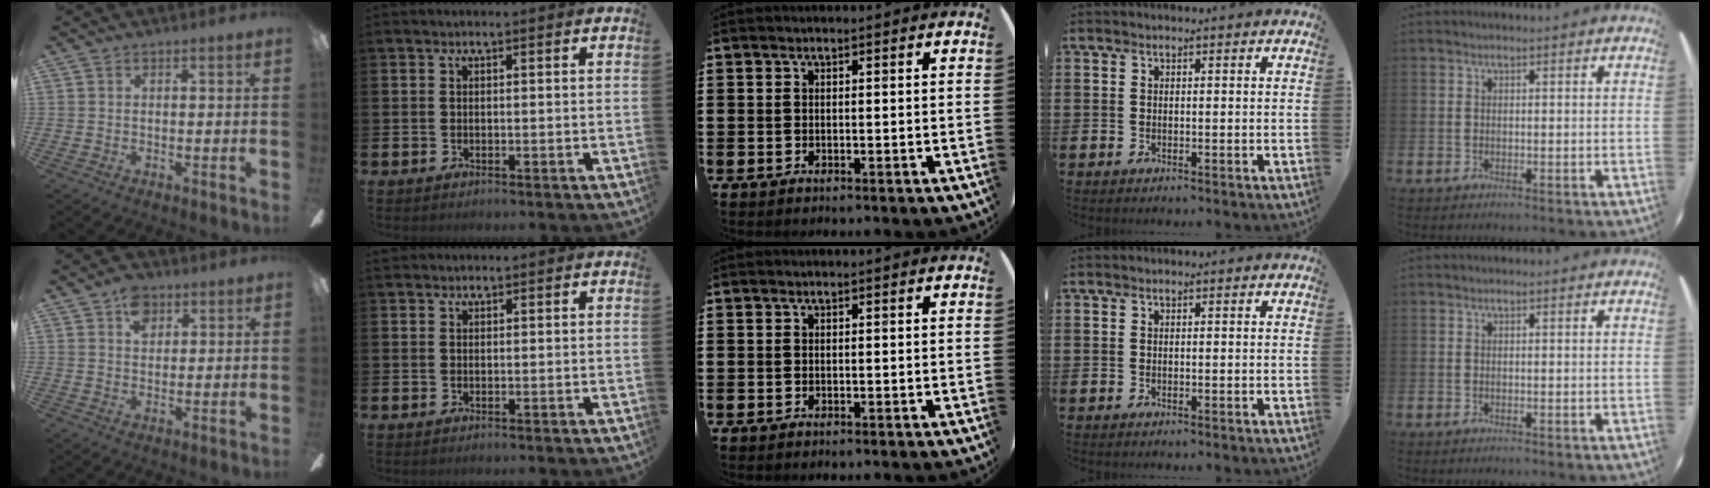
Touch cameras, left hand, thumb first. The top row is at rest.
{"thumb": {"total": 6.0, "force": [2.8, 4.2, 3.2], "torque": [-0.040, 0.000, 0.048]}, "index": {"total": 0.9, "force": [0.8, 0.4, 0.0], "torque": [0.008, 0.000, 0.013]}}